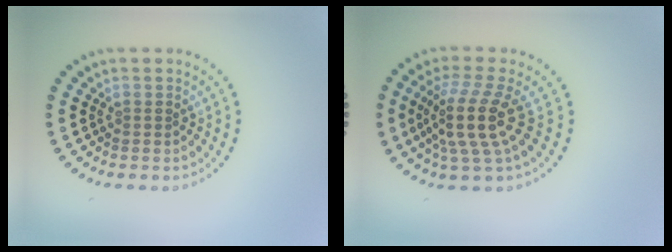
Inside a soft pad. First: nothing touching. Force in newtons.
{"total": 4.5, "press": 3.5, "slide": 2.9}